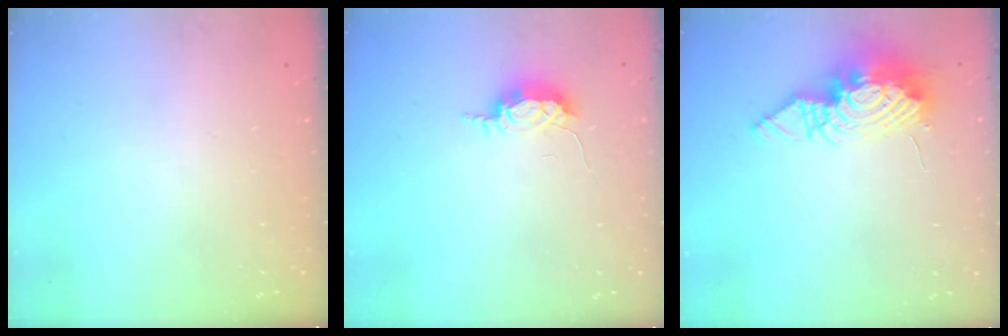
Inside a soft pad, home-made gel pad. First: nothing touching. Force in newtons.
{"total": 5.8, "press": 5.7, "slide": 0.9}
{"total": 13.5, "press": 13.5, "slide": 1.4}